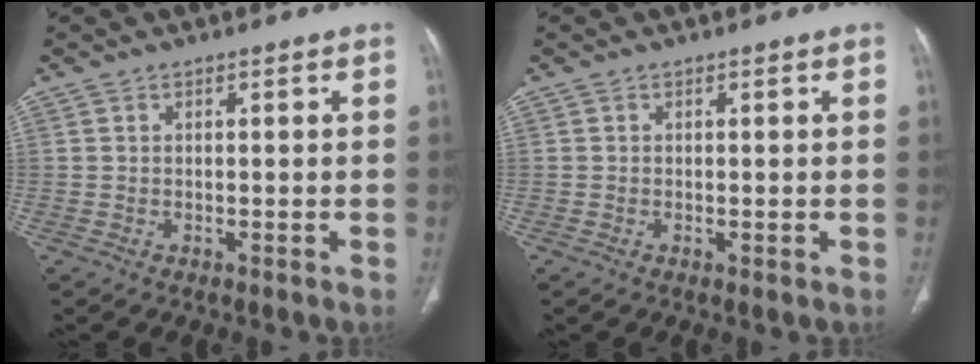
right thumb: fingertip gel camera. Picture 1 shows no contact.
{"total": 0.5, "force": [-0.1, 0.2, 0.4], "torque": [-0.008, -0.003, -0.003]}